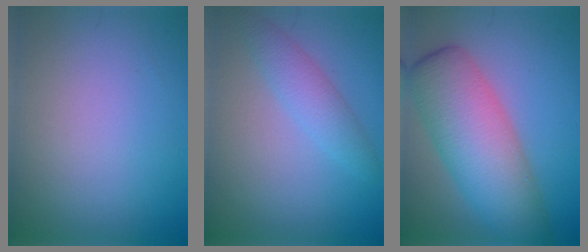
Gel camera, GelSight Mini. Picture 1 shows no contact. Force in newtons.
{"total": 2.8, "press": 2.8, "slide": 0.1}
{"total": 8.9, "press": 8.9, "slide": 0.4}